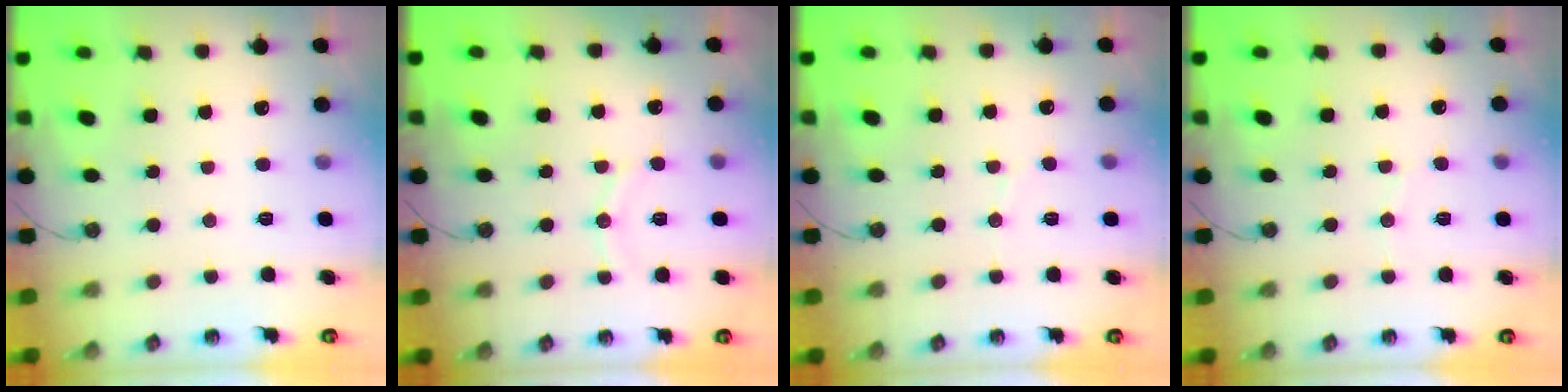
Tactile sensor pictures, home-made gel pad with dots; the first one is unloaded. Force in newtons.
{"total": 6.7, "press": 6.4, "slide": 1.9}
{"total": 4.6, "press": 4.5, "slide": 0.6}
{"total": 4.0, "press": 4.0, "slide": 0.4}